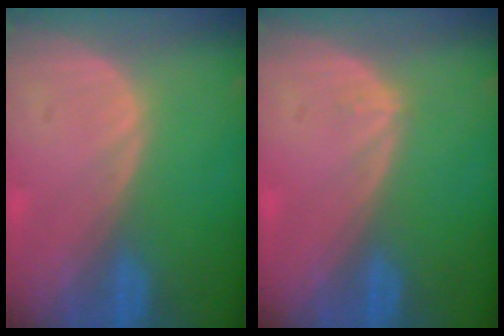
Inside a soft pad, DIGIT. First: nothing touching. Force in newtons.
{"total": 0.6, "press": 0.4, "slide": 0.5}